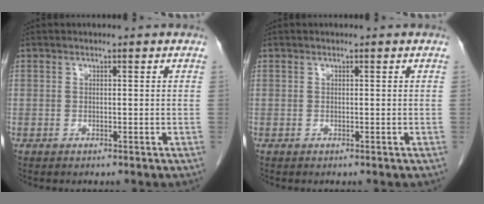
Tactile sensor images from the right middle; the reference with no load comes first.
{"total": 0.0}